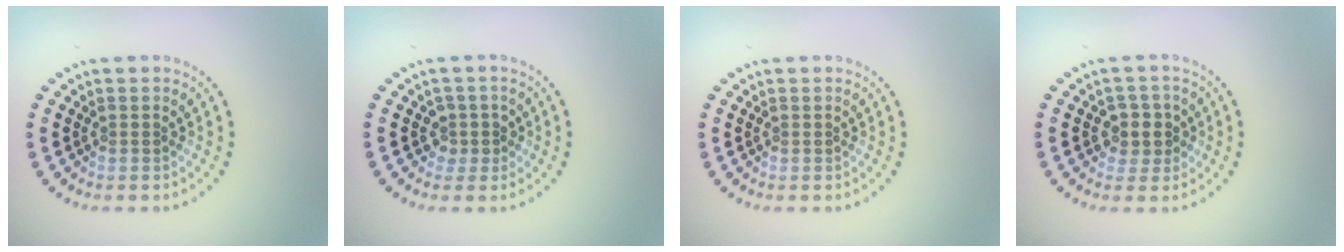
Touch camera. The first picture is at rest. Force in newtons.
{"total": 1.7, "press": 1.3, "slide": 1.0}
{"total": 0.0}
{"total": 2.3, "press": 2.0, "slide": 1.0}